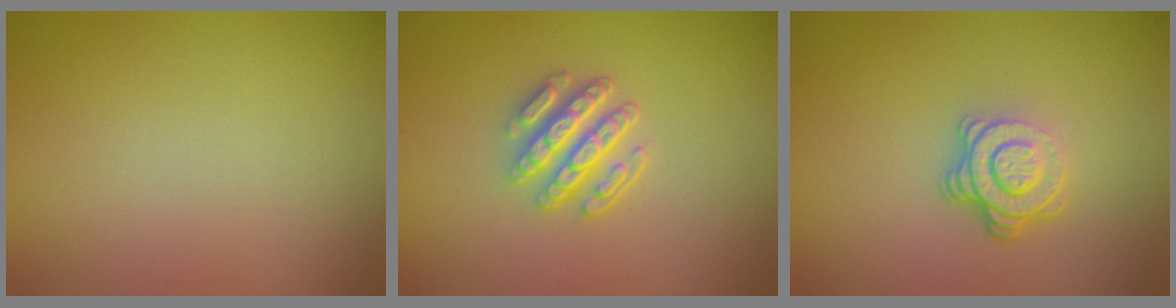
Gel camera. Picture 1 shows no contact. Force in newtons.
{"total": 4.2, "press": 3.4, "slide": 2.5}
{"total": 3.9, "press": 2.7, "slide": 2.8}